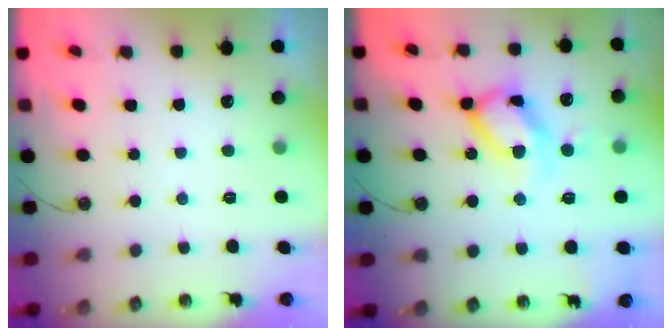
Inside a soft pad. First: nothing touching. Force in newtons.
{"total": 14.9, "press": 14.9, "slide": 1.2}